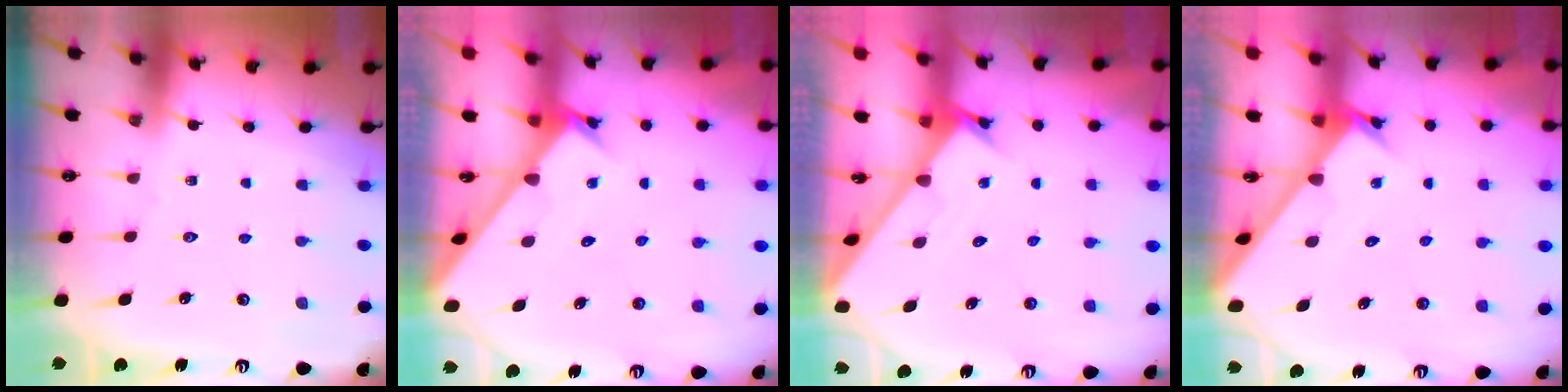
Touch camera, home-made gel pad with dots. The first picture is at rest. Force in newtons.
{"total": 2.7, "press": 2.7, "slide": 0.3}
{"total": 1.6, "press": 1.6, "slide": 0.1}
{"total": 2.6, "press": 2.6, "slide": 0.3}